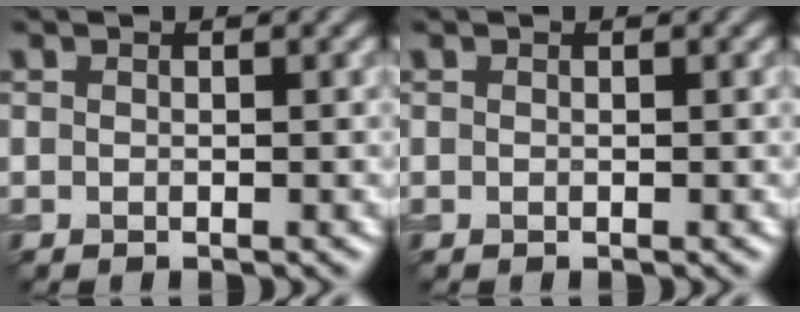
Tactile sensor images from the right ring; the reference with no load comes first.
{"total": 0.0}